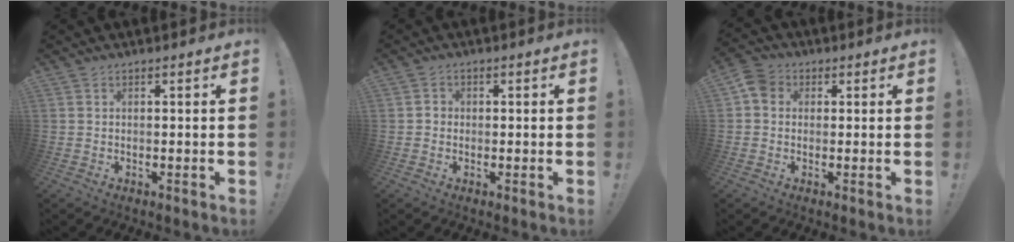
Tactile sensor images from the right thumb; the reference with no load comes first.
{"total": 1.9, "force": [-0.4, 1.8, 0.5], "torque": [-0.001, 0.007, -0.009]}
{"total": 5.0, "force": [0.8, 4.3, 2.5], "torque": [-0.055, 0.011, 0.018]}